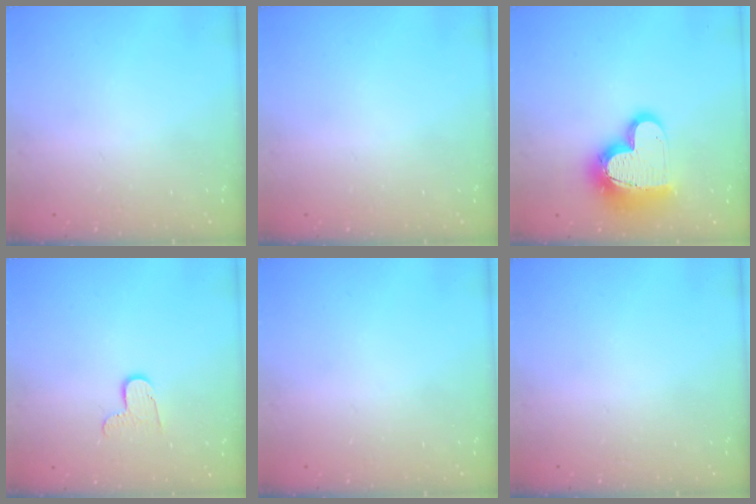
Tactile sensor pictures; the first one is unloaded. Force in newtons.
{"total": 0.0}
{"total": 17.4, "press": 17.4, "slide": 1.3}
{"total": 6.7, "press": 6.7, "slide": 0.4}
{"total": 0.0}
{"total": 0.0}